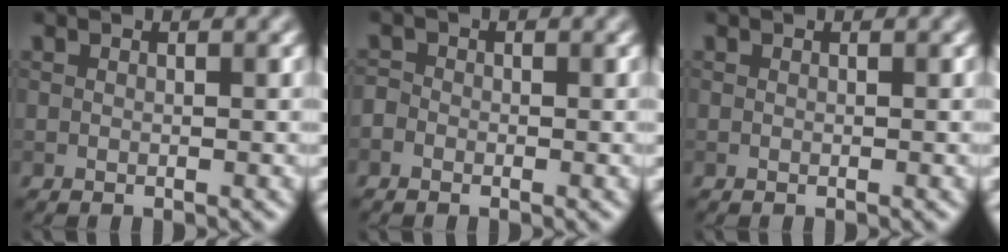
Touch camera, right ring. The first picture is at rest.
{"total": 1.0, "force": [-0.6, 0.8, 0.3], "torque": [0.000, -0.001, -0.013]}
{"total": 0.0}